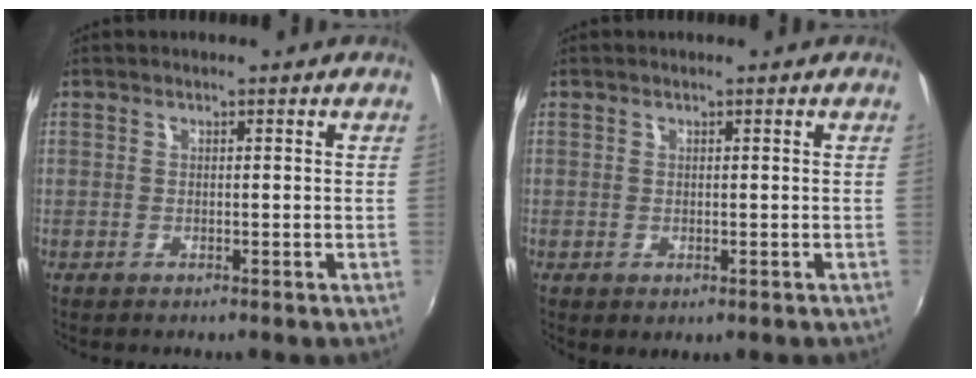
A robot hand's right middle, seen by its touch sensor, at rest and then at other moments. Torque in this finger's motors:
{"motor_torque": [1.08, -1.05, 0.22, 0.09]}